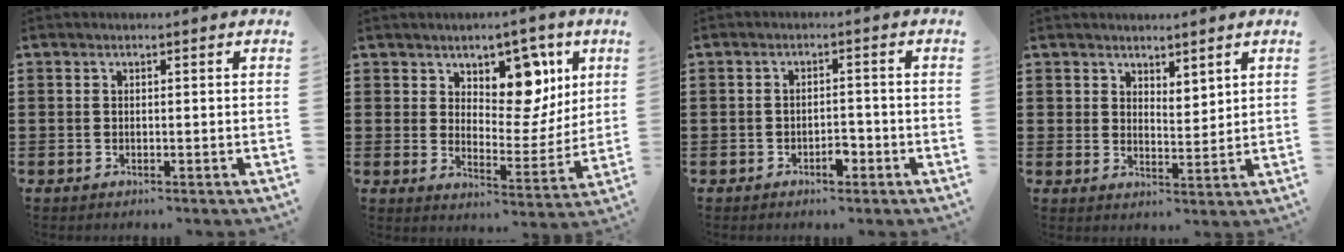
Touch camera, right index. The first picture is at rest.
{"total": 9.2, "force": [5.4, 5.6, 4.8], "torque": [-0.085, -0.027, 0.092]}
{"total": 2.7, "force": [-1.6, 1.1, 1.8], "torque": [-0.032, 0.003, -0.031]}
{"total": 3.1, "force": [2.9, 1.1, -0.2], "torque": [-0.005, -0.002, 0.056]}